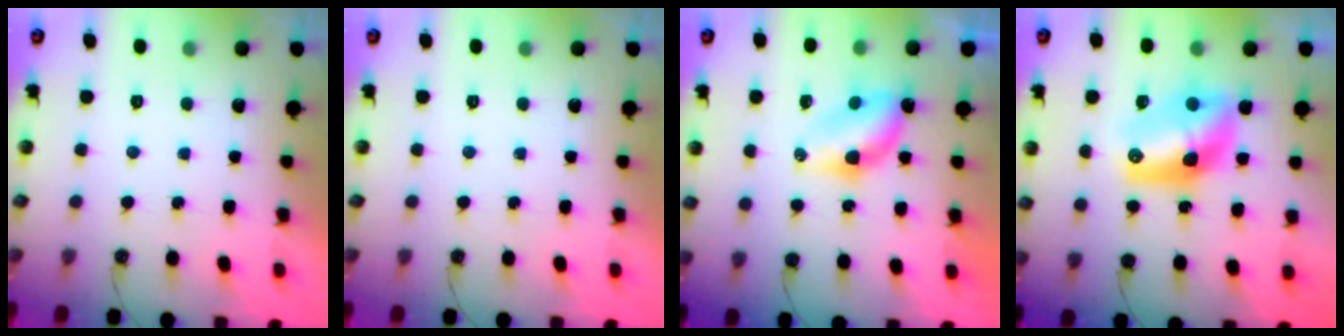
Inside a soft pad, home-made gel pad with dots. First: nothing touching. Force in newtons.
{"total": 0.0}
{"total": 5.5, "press": 5.5, "slide": 0.4}
{"total": 11.7, "press": 11.6, "slide": 1.0}